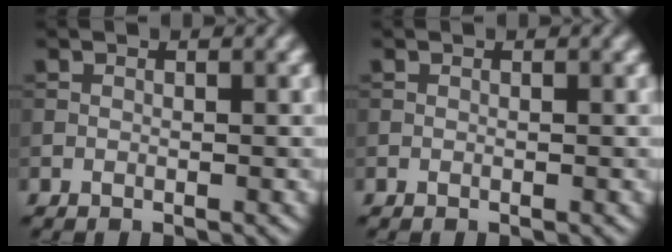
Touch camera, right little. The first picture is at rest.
{"total": 0.0}